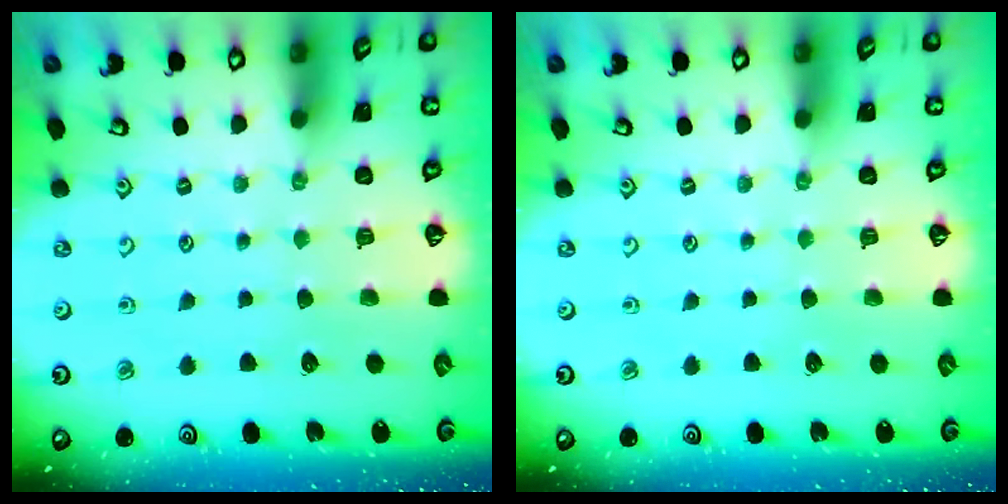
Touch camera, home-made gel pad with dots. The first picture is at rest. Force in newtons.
{"total": 0.0}